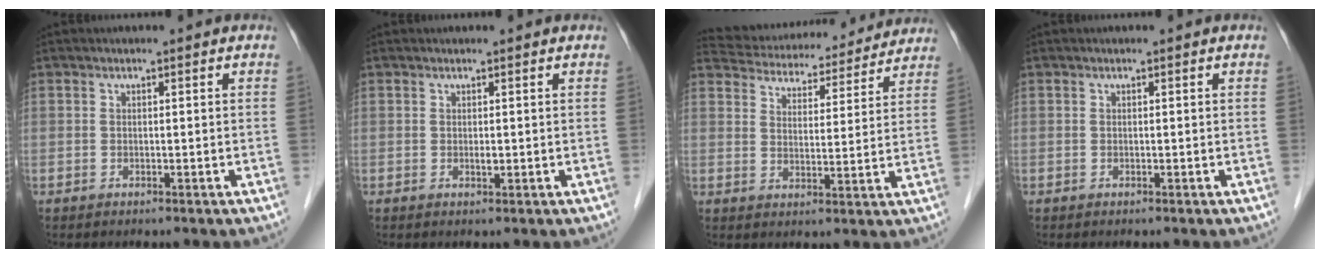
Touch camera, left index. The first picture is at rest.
{"total": 0.9, "force": [0.3, 0.7, 0.6], "torque": [-0.004, -0.006, 0.005]}
{"total": 20.0, "force": [18.6, 5.4, 4.9], "torque": [-0.078, 0.016, 0.250]}
{"total": 0.0}